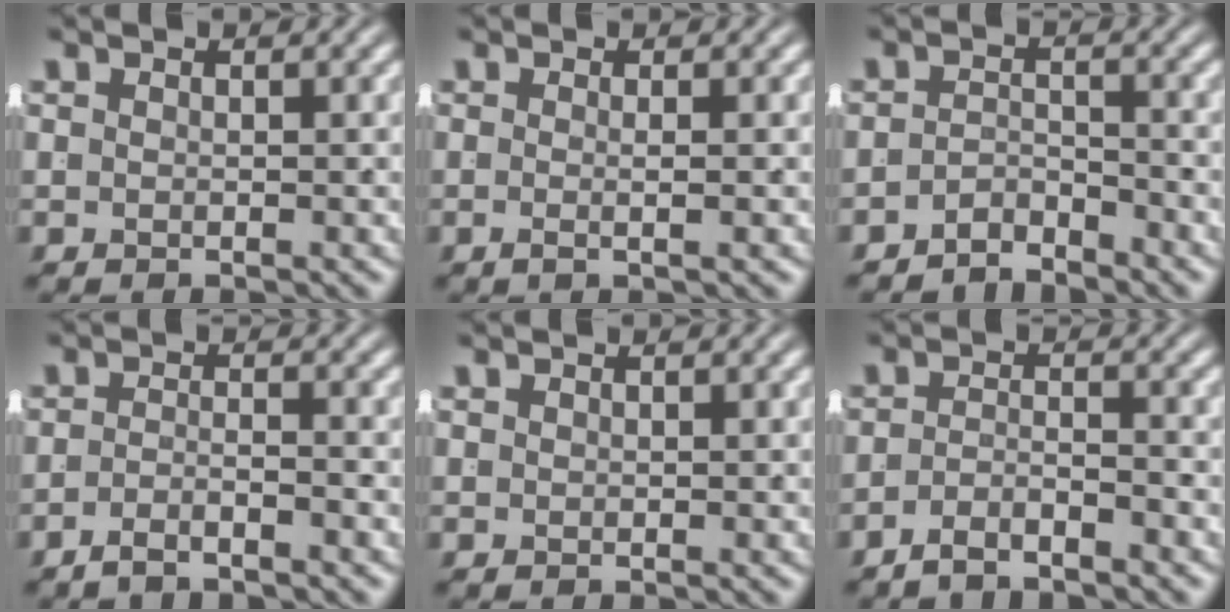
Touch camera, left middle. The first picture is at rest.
{"total": 1.2, "force": [-0.5, -0.4, 1.1], "torque": [-0.021, -0.006, -0.007]}
{"total": 3.1, "force": [-3.0, 0.5, 0.4], "torque": [0.006, -0.011, -0.050]}
{"total": 2.6, "force": [-2.3, -0.3, 1.0], "torque": [-0.009, -0.005, -0.039]}
{"total": 0.0}
{"total": 2.9, "force": [-2.7, 0.0, 0.8], "torque": [-0.006, -0.008, -0.045]}